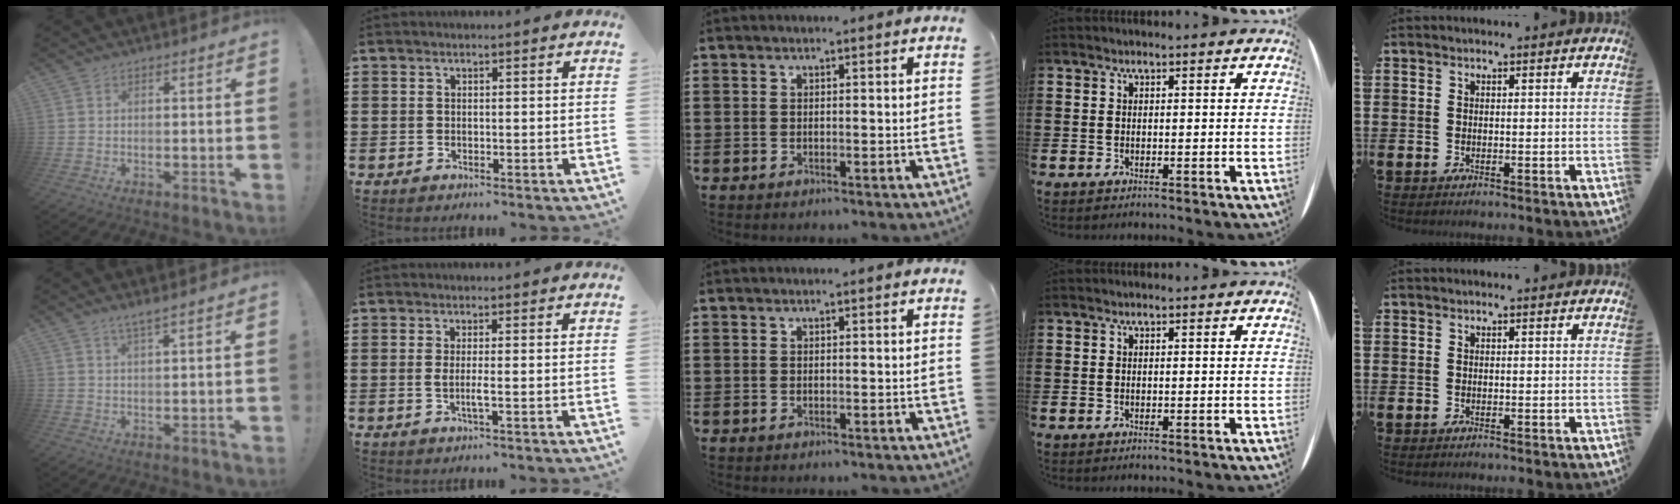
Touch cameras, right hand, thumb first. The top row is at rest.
{"thumb": {"total": 2.7, "force": [1.9, -0.2, 1.9], "torque": [-0.035, -0.007, 0.031]}, "index": {"total": 2.2, "force": [-0.5, -0.1, 2.1], "torque": [-0.039, -0.005, -0.010]}}